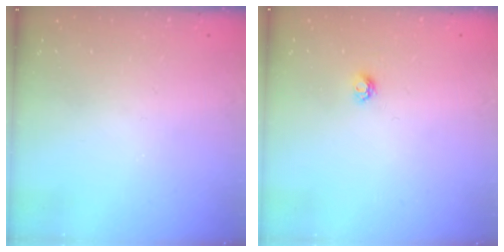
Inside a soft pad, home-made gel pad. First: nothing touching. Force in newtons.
{"total": 3.8, "press": 3.8, "slide": 0.5}